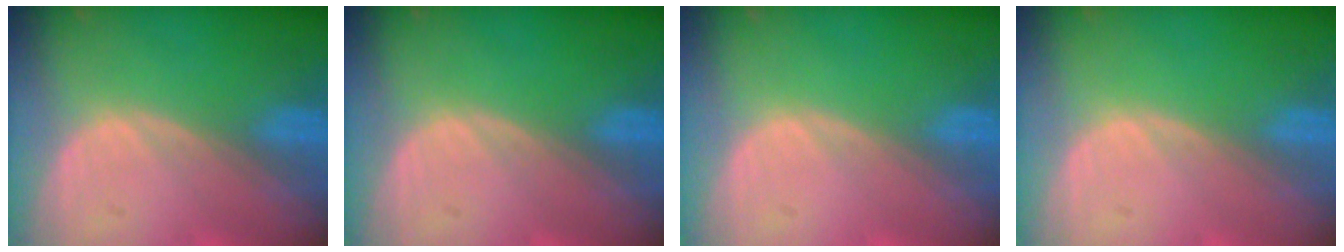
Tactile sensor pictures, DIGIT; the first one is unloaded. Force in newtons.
{"total": 0.0}
{"total": 0.0}
{"total": 0.0}